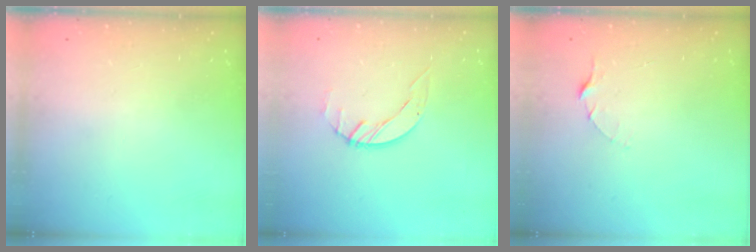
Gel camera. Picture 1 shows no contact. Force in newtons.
{"total": 2.9, "press": 2.8, "slide": 0.3}
{"total": 2.5, "press": 2.5, "slide": 0.3}